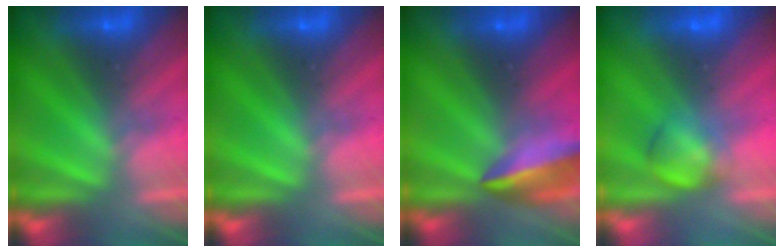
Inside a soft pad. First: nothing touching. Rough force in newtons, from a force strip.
{"total": 0.0}
{"total": 7.6}
{"total": 4.6}